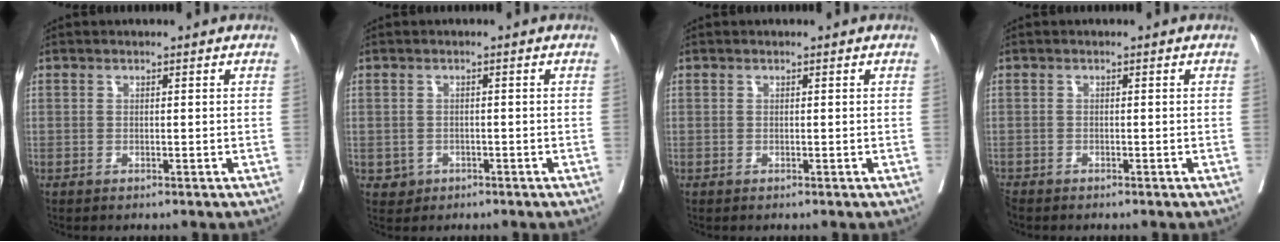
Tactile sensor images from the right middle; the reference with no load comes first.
{"total": 1.7, "force": [-0.7, 1.6, 0.1], "torque": [-0.001, 0.006, -0.007]}
{"total": 0.0}
{"total": 1.6, "force": [-1.5, 0.4, 0.3], "torque": [-0.012, -0.007, -0.027]}